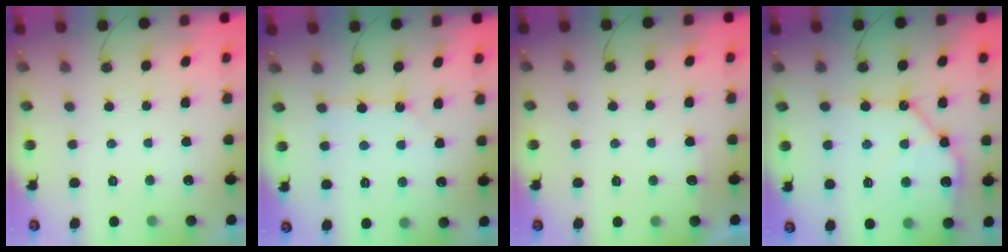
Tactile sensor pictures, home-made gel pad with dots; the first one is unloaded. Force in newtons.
{"total": 2.1, "press": 2.1, "slide": 0.4}
{"total": 2.8, "press": 2.7, "slide": 0.4}
{"total": 12.9, "press": 12.7, "slide": 1.7}